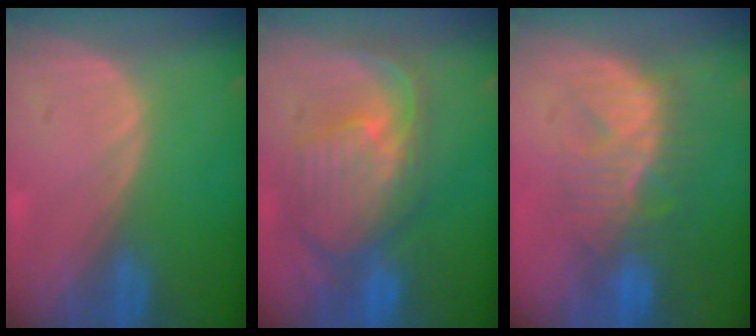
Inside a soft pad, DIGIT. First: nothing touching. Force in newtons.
{"total": 11.1, "press": 9.7, "slide": 5.3}
{"total": 8.3, "press": 8.2, "slide": 1.5}